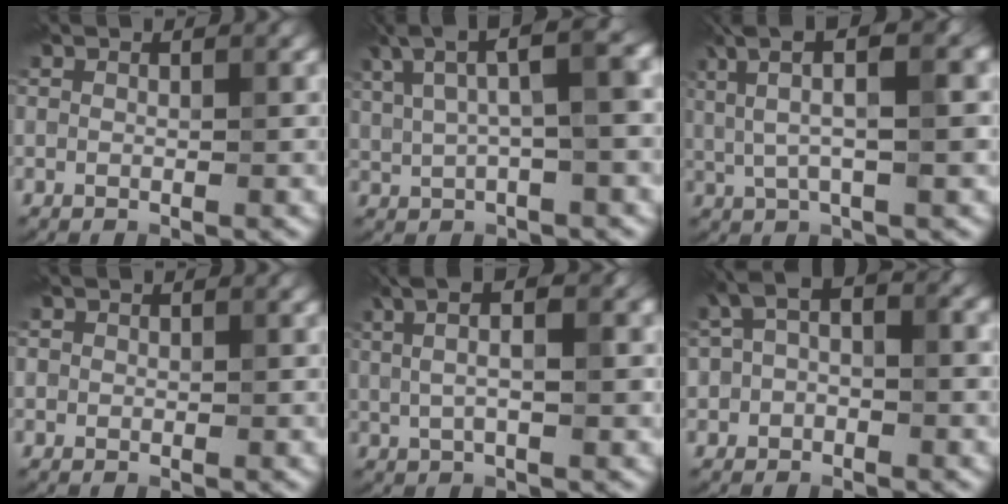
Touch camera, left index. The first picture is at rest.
{"total": 7.7, "force": [3.7, 2.2, 6.5], "torque": [-0.128, 0.029, 0.069]}
{"total": 6.5, "force": [2.3, 1.6, 5.9], "torque": [-0.107, 0.011, 0.041]}
{"total": 0.5, "force": [-0.1, 0.5, 0.0], "torque": [0.002, -0.005, -0.003]}
{"total": 6.6, "force": [2.4, 2.6, 5.6], "torque": [-0.078, 0.012, 0.021]}
{"total": 5.6, "force": [0.2, 3.7, 4.2], "torque": [-0.067, 0.016, -0.008]}